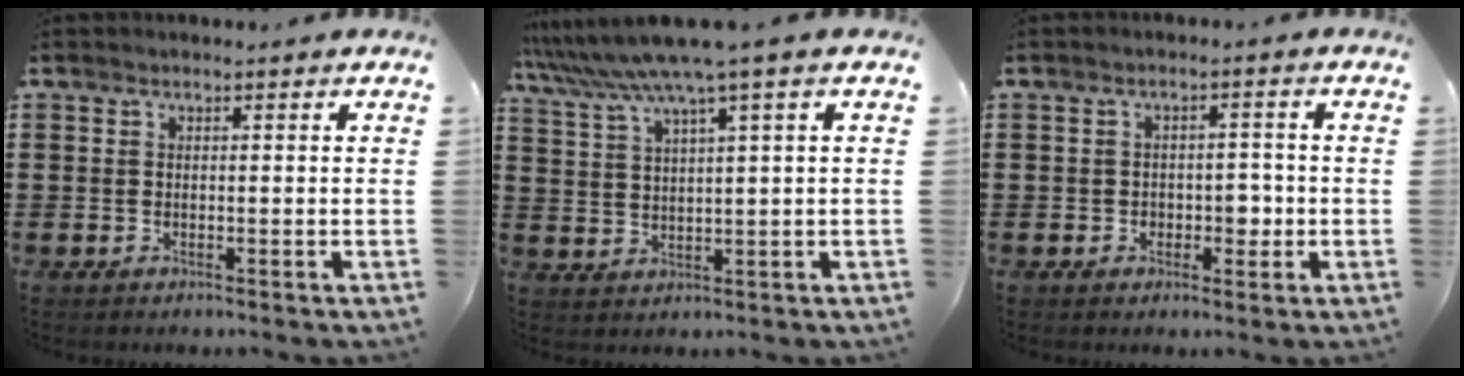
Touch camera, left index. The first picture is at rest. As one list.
[{"total": 6.3, "force": [4.3, -0.3, 4.6], "torque": [-0.112, -0.026, 0.069]}, {"total": 3.0, "force": [-0.7, 2.2, 2.0], "torque": [-0.037, 0.001, -0.020]}]